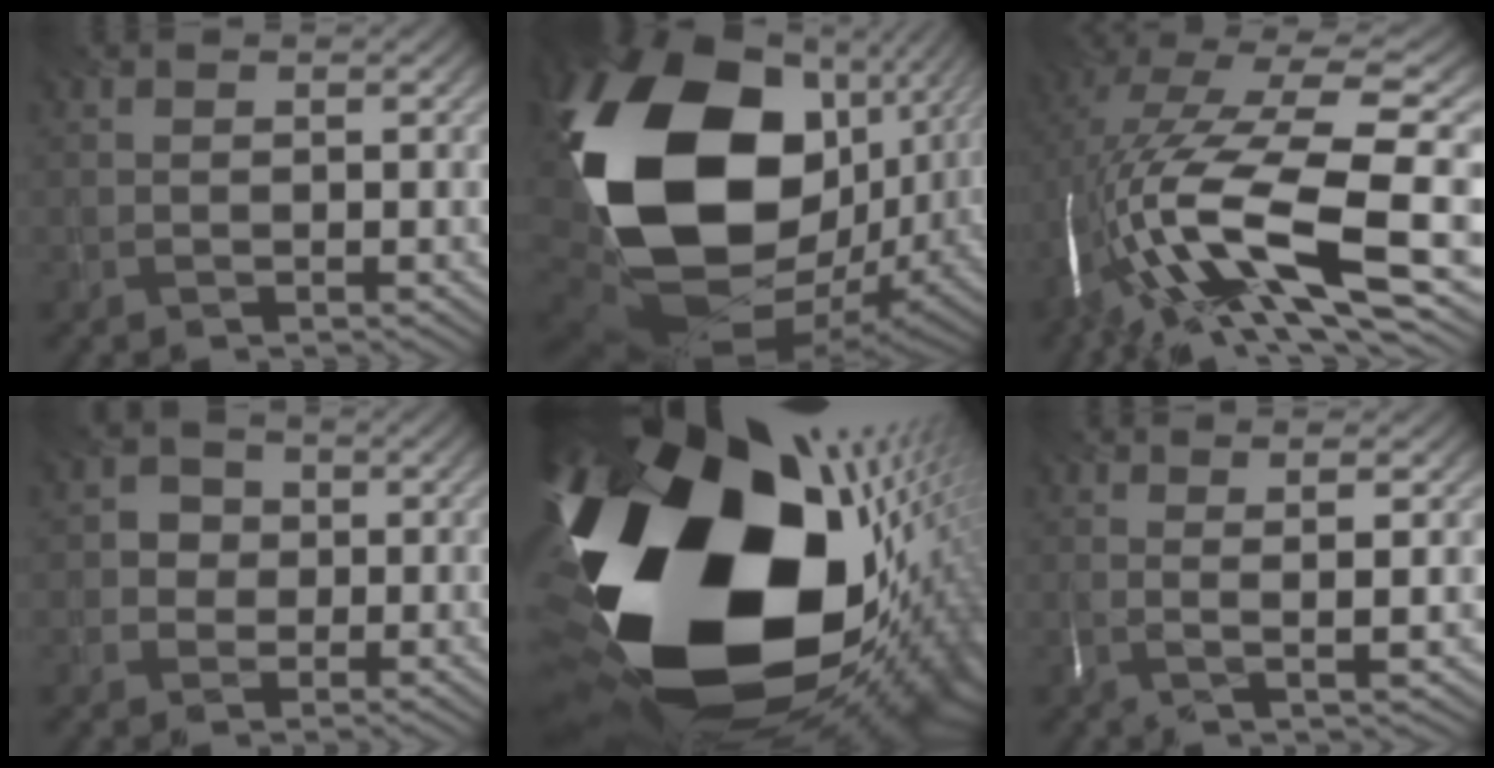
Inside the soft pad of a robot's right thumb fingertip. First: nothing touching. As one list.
[{"total": 22.0, "force": [2.4, 15.4, 15.6], "torque": [-0.409, -0.031, 0.070]}, {"total": 18.8, "force": [-4.3, 5.0, 17.6], "torque": [-0.340, -0.029, -0.064]}, {"total": 2.8, "force": [-0.1, 2.7, 1.0], "torque": [-0.026, 0.003, -0.013]}, {"total": 23.6, "force": [-1.3, 15.0, 18.2], "torque": [-0.366, -0.090, -0.008]}, {"total": 3.6, "force": [1.0, 0.1, 3.5], "torque": [-0.062, 0.003, 0.014]}]